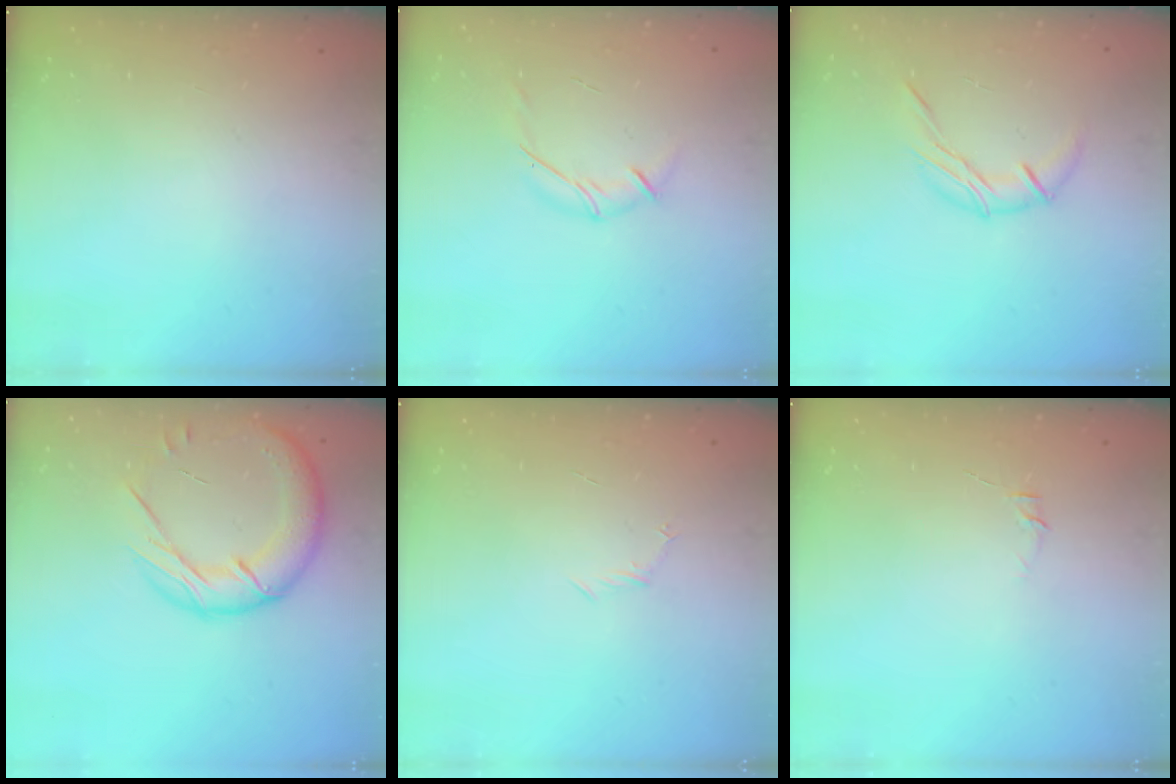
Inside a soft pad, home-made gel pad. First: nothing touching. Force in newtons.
{"total": 6.7, "press": 6.5, "slide": 1.6}
{"total": 7.7, "press": 7.7, "slide": 0.4}
{"total": 18.5, "press": 18.2, "slide": 3.0}
{"total": 3.7, "press": 3.6, "slide": 1.1}
{"total": 4.1, "press": 4.1, "slide": 0.8}